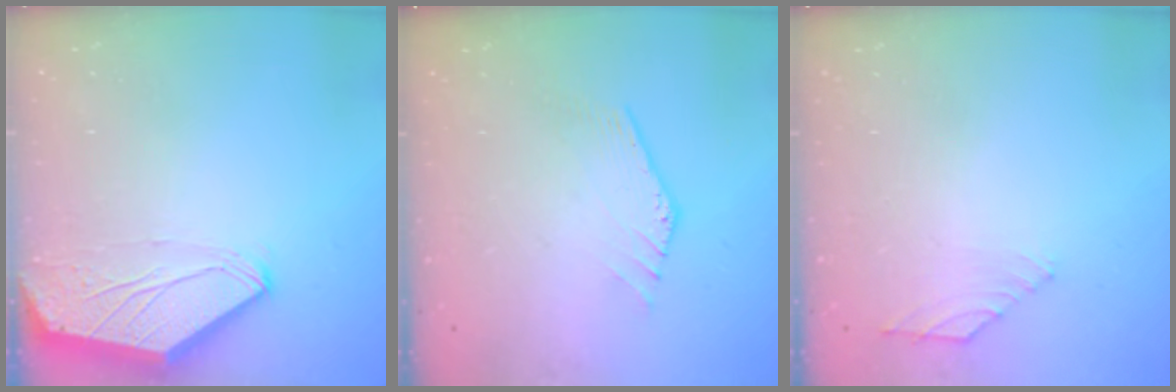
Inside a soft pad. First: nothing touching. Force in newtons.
{"total": 0.0}
{"total": 1.4, "press": 1.3, "slide": 0.6}